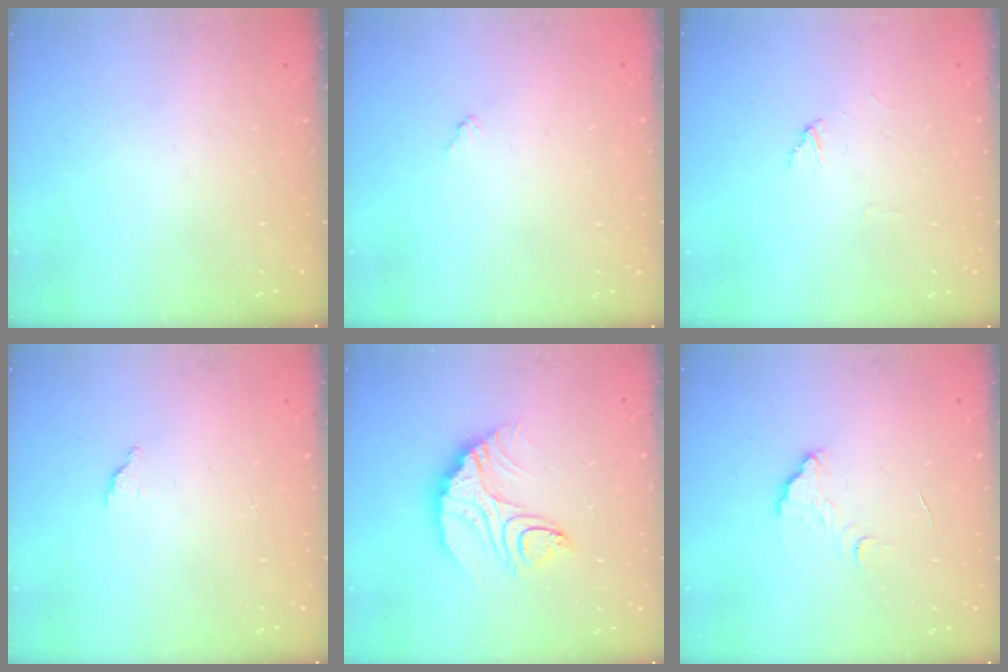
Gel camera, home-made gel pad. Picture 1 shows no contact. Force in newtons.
{"total": 3.9, "press": 3.9, "slide": 0.3}
{"total": 2.6, "press": 2.6, "slide": 0.2}
{"total": 1.5, "press": 1.5, "slide": 0.1}
{"total": 12.3, "press": 12.2, "slide": 1.1}
{"total": 6.6, "press": 6.6, "slide": 0.5}